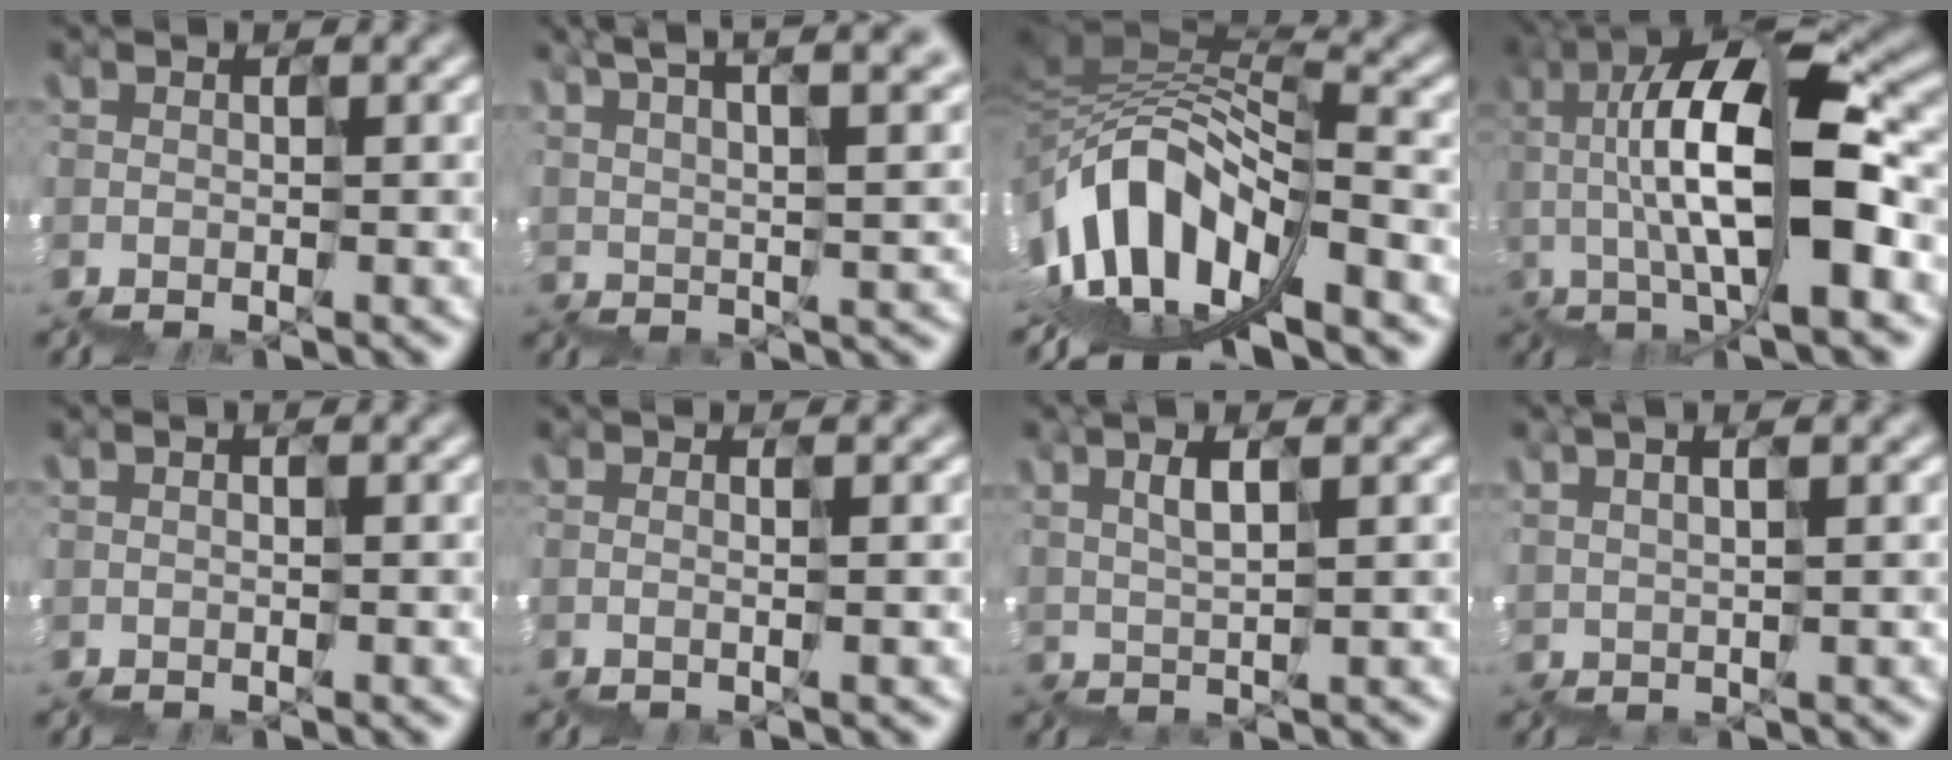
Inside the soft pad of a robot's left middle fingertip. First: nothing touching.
{"total": 10.2, "force": [5.9, 3.2, 7.7], "torque": [-0.074, 0.039, 0.099]}
{"total": 9.6, "force": [-2.6, 5.1, 7.6], "torque": [-0.143, 0.023, -0.038]}
{"total": 11.7, "force": [1.1, 4.5, 10.8], "torque": [-0.181, 0.029, 0.020]}
{"total": 0.6, "force": [0.6, -0.1, 0.1], "torque": [0.000, -0.003, 0.011]}
{"total": 0.7, "force": [0.6, 0.1, 0.4], "torque": [0.004, -0.008, 0.010]}
{"total": 2.4, "force": [2.2, 0.0, 1.0], "torque": [-0.001, 0.012, 0.049]}
{"total": 2.3, "force": [1.8, 0.4, 1.3], "torque": [0.014, 0.010, 0.038]}